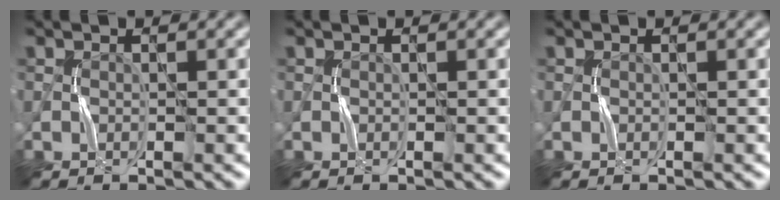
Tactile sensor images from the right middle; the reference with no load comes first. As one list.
[{"total": 0.0}, {"total": 0.0}]